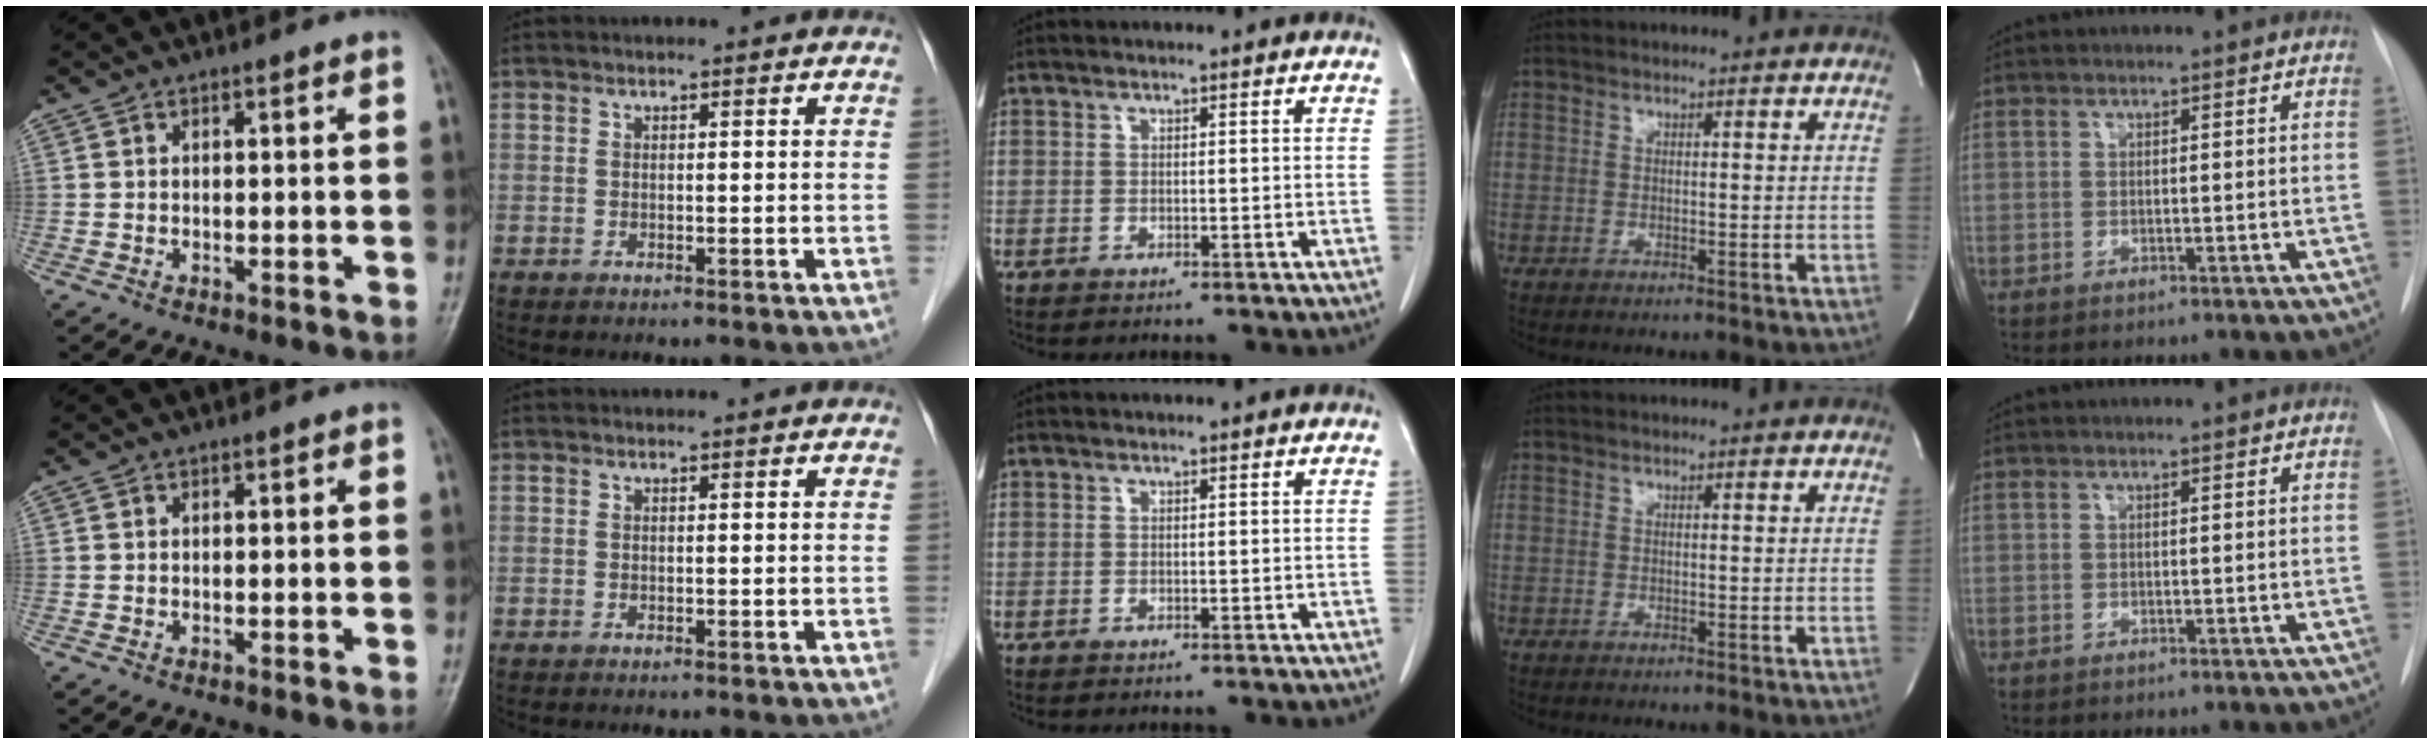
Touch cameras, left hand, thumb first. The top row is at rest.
{}